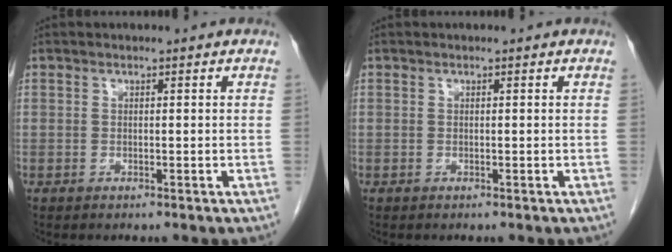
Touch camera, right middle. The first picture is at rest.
{"total": 0.0}